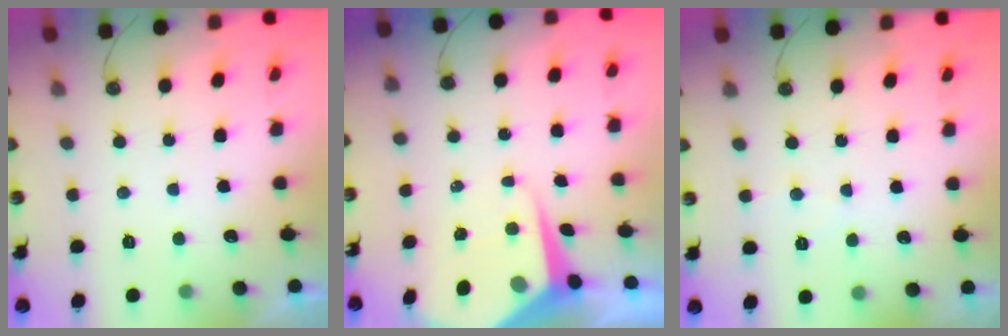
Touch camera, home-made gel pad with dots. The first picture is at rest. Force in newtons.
{"total": 9.3, "press": 9.3, "slide": 0.9}
{"total": 4.4, "press": 4.4, "slide": 0.6}